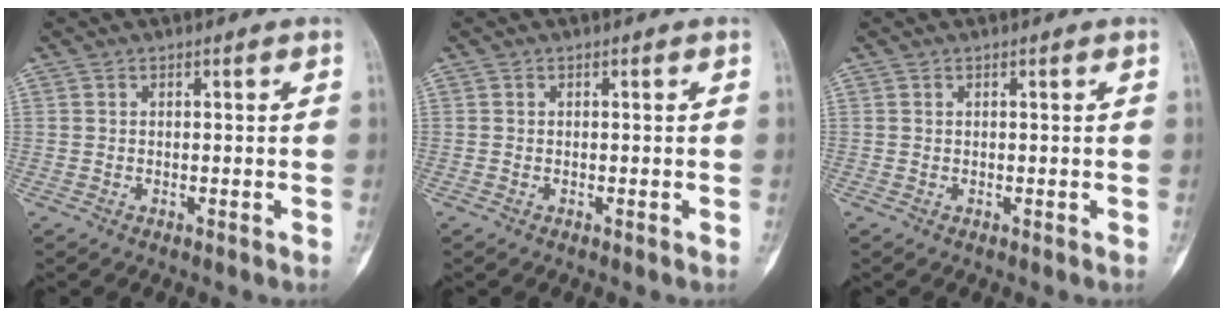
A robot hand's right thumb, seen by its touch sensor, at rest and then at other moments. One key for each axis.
{"total": 0.0}
{"total": 0.0}